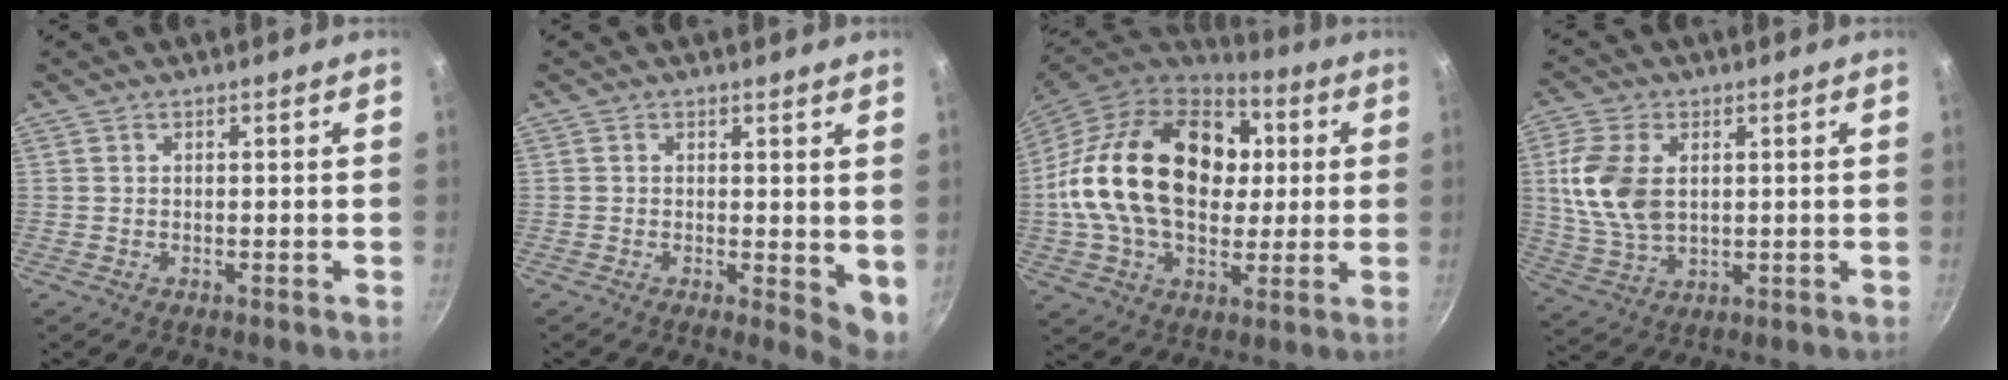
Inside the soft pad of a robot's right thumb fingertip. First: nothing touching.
{"total": 5.2, "force": [0.5, 2.4, 4.6], "torque": [-0.056, -0.012, 0.006]}
{"total": 29.1, "force": [3.4, 19.8, 21.1], "torque": [-0.358, 0.026, 0.055]}
{"total": 11.4, "force": [1.9, 7.2, 8.7], "torque": [-0.170, -0.007, 0.041]}